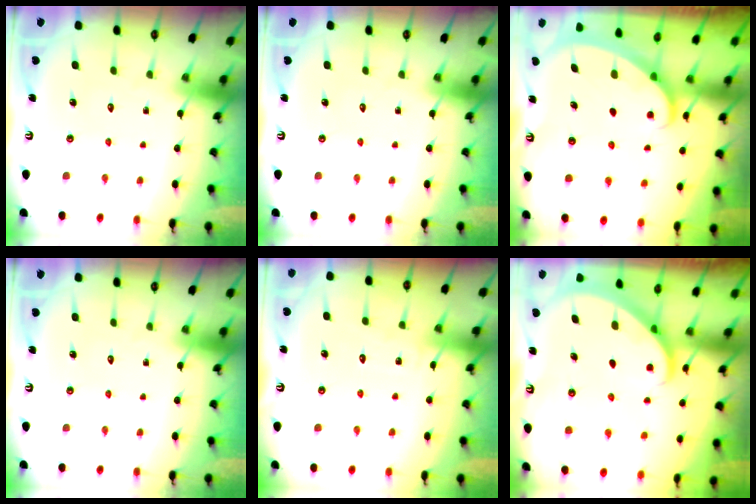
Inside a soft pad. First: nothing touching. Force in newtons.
{"total": 0.0}
{"total": 2.2, "press": 2.2, "slide": 0.3}
{"total": 0.0}
{"total": 4.2, "press": 4.1, "slide": 0.4}
{"total": 2.8, "press": 2.8, "slide": 0.2}